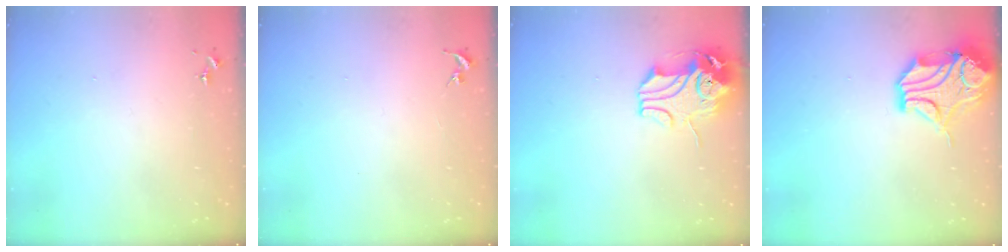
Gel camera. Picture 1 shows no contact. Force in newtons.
{"total": 0.0}
{"total": 11.3, "press": 11.2, "slide": 2.0}
{"total": 14.1, "press": 13.9, "slide": 2.1}